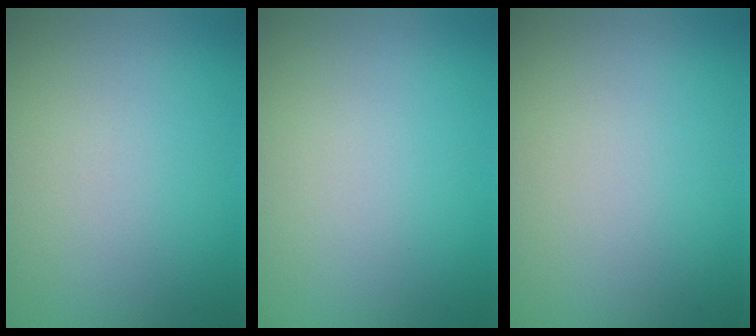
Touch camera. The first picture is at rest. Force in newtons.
{"total": 0.0}
{"total": 0.0}